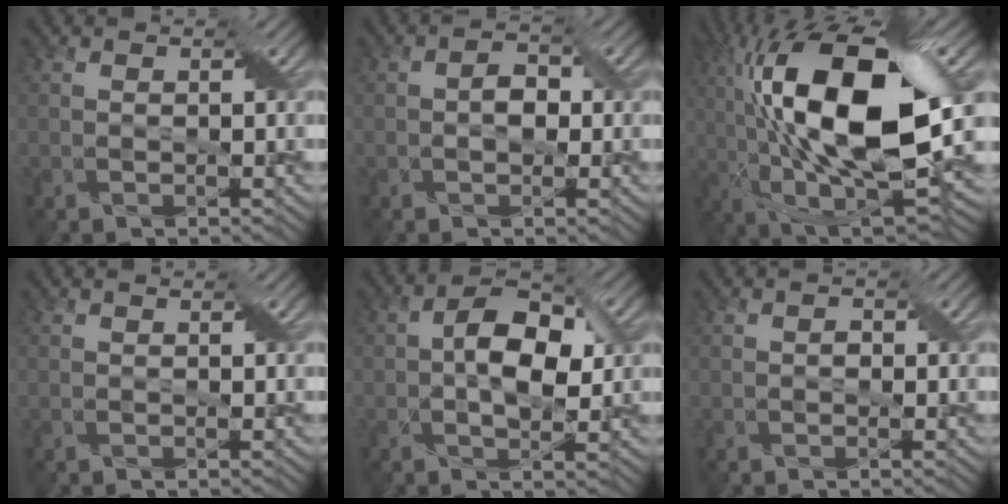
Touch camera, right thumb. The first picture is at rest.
{"total": 2.4, "force": [-0.3, 1.8, 1.6], "torque": [-0.025, -0.001, -0.009]}
{"total": 20.6, "force": [2.7, 8.7, 18.5], "torque": [-0.355, 0.021, 0.038]}
{"total": 0.0}
{"total": 6.5, "force": [0.5, 3.8, 5.2], "torque": [-0.096, 0.001, 0.002]}
{"total": 1.0, "force": [-0.2, 0.9, 0.4], "torque": [-0.003, 0.000, -0.007]}